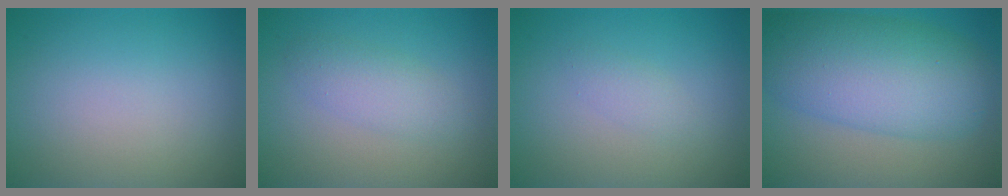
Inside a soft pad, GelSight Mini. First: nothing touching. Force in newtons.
{"total": 2.4, "press": 2.4, "slide": 0.2}
{"total": 1.1, "press": 1.1, "slide": 0.1}
{"total": 9.4, "press": 9.4, "slide": 0.1}